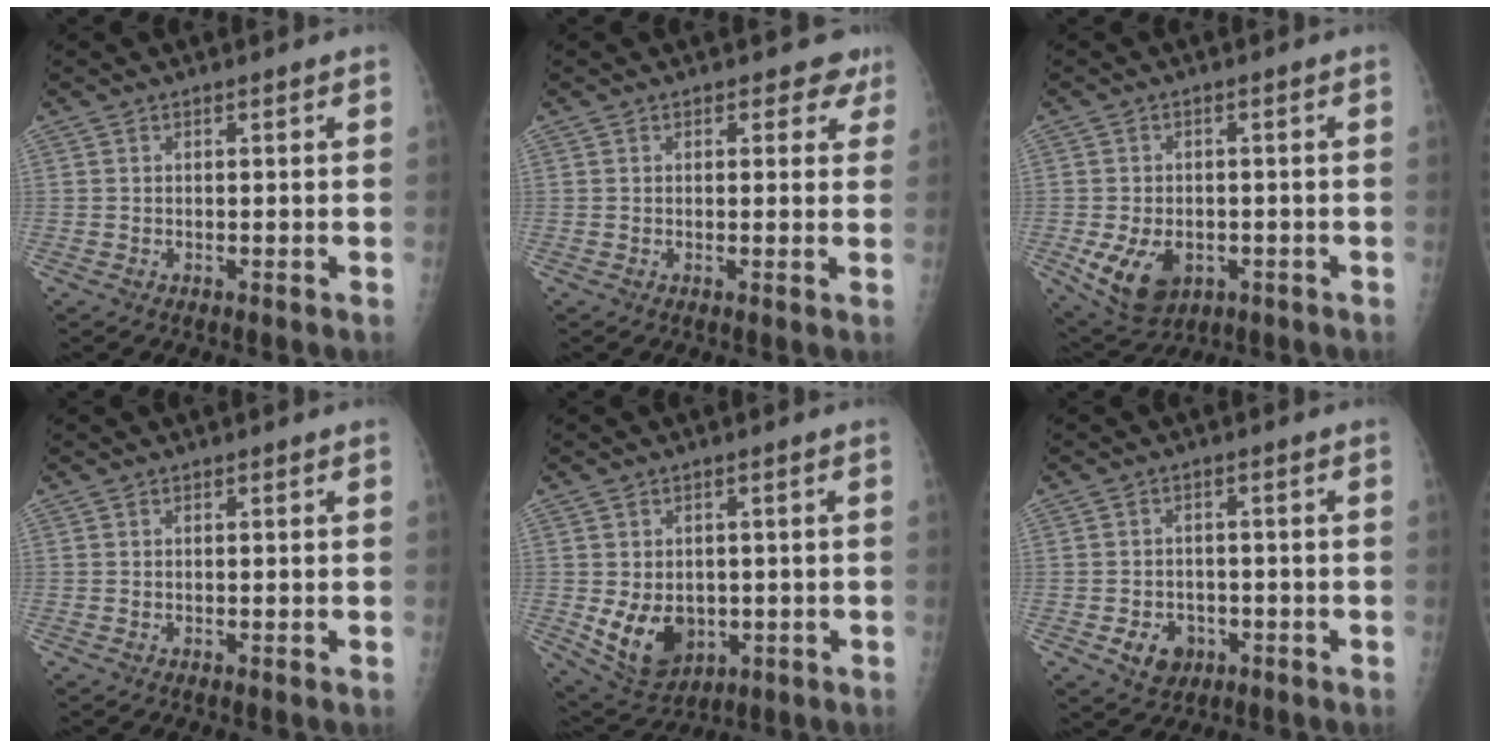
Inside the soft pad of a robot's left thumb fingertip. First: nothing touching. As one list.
[{"total": 3.3, "force": [2.3, 2.1, 1.1], "torque": [0.021, -0.009, 0.018]}, {"total": 9.4, "force": [-2.8, 6.6, 6.1], "torque": [-0.100, 0.002, -0.030]}, {"total": 0.0}, {"total": 9.6, "force": [-1.3, 7.2, 6.2], "torque": [-0.080, -0.010, 0.002]}, {"total": 5.1, "force": [-1.9, 4.1, 2.3], "torque": [-0.020, 0.010, -0.022]}]